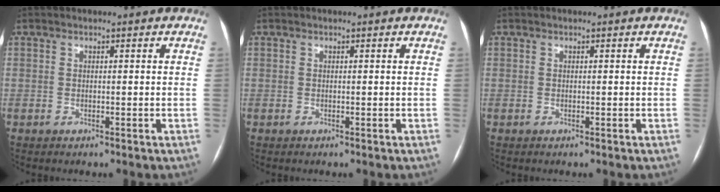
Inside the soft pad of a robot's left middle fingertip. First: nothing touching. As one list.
[{"total": 0.0}, {"total": 0.0}]